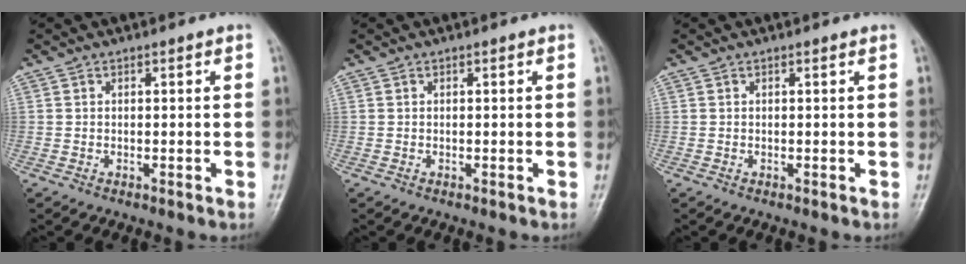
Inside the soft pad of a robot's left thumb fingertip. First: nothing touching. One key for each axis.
{"total": 0.0}
{"total": 0.0}